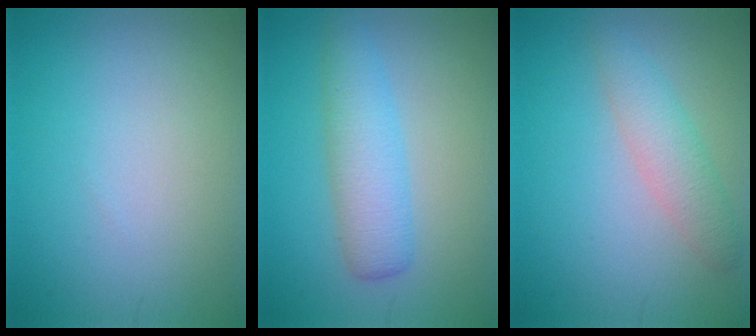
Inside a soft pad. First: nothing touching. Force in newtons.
{"total": 3.9, "press": 3.9, "slide": 0.1}
{"total": 2.7, "press": 2.7, "slide": 0.1}